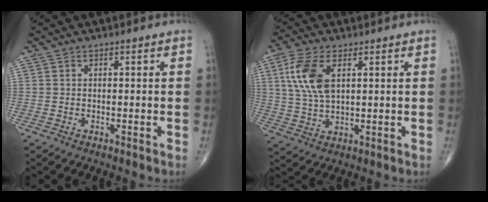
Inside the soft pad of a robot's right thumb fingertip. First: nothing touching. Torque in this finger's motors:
{"motor_torque": [-0.89, 1.13, 0.84, 0.58, 0.20]}